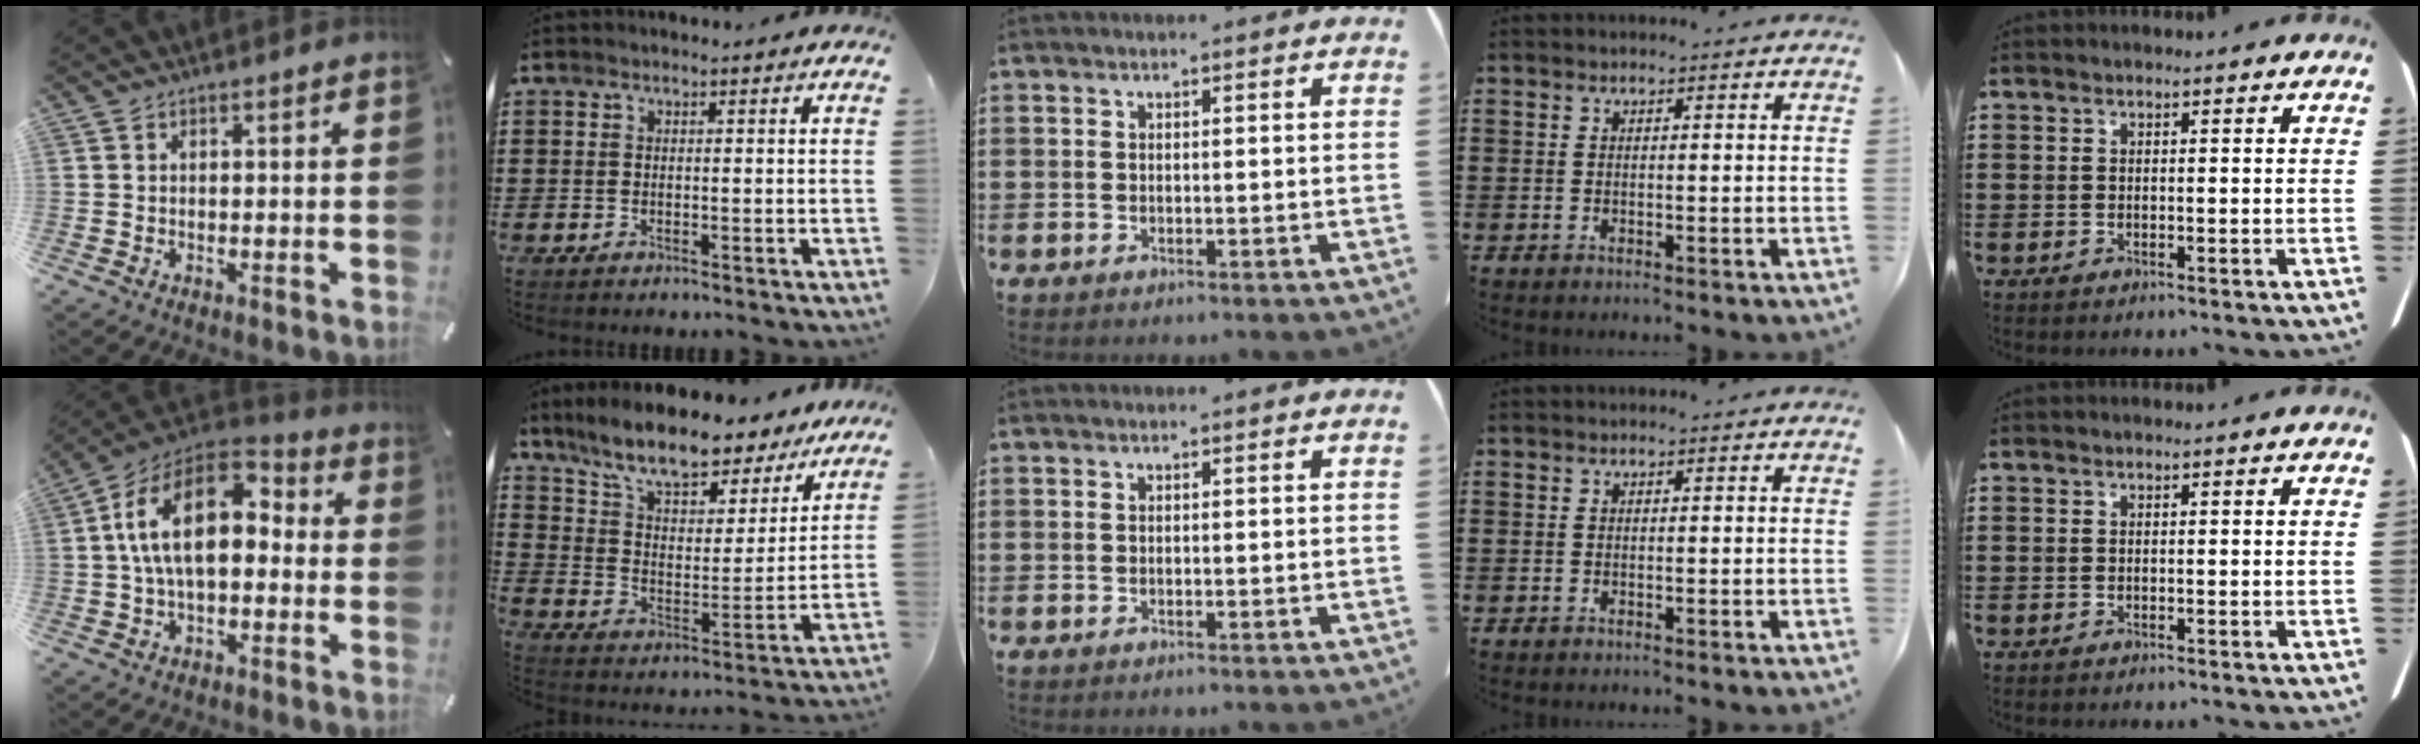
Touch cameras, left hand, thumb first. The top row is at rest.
{"thumb": {"total": 16.4, "force": [2.2, 9.6, 13.1], "torque": [-0.261, 0.000, 0.033]}, "index": {"total": 10.2, "force": [8.9, 2.2, 4.5], "torque": [-0.117, -0.050, 0.156]}}